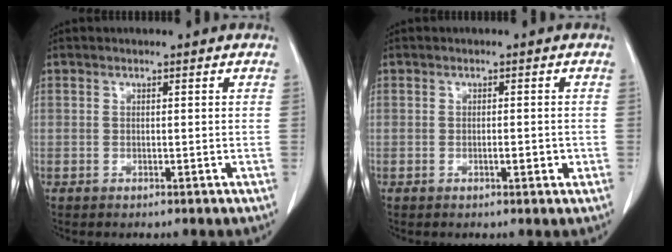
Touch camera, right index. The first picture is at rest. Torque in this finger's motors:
{"motor_torque": [0.43, -0.27, 0.14, 0.04]}